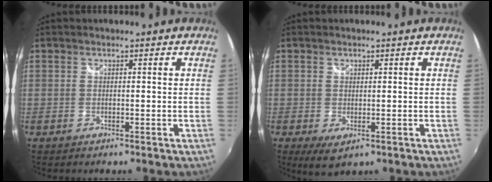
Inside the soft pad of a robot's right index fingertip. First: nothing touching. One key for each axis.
{"total": 3.2, "fx": -0.6, "fy": 2.1, "fz": 2.3, "tx": -0.042, "ty": -0.012, "tz": -0.007}